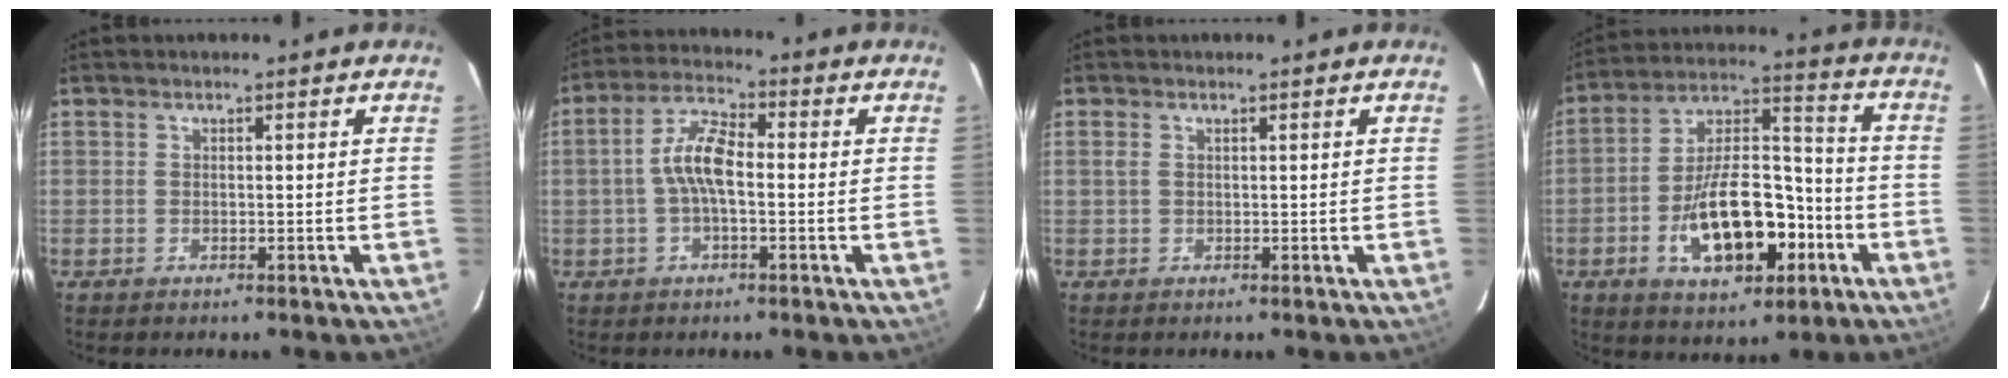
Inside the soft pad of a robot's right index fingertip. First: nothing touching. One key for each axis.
{"total": 6.9, "fx": -0.8, "fy": 2.5, "fz": 6.4, "tx": -0.134, "ty": 0.020, "tz": -0.019}
{"total": 0.7, "fx": 0.3, "fy": 0.4, "fz": 0.6, "tx": -0.014, "ty": 0.002, "tz": 0.004}
{"total": 17.9, "fx": -6.6, "fy": 8.9, "fz": 14.0, "tx": -0.252, "ty": 0.025, "tz": -0.094}